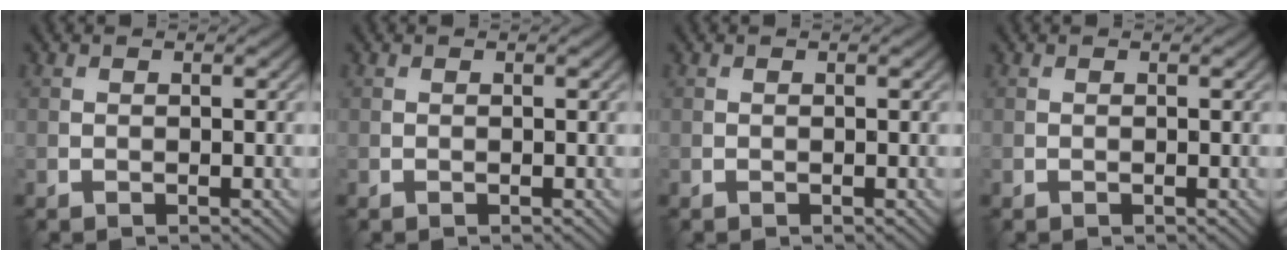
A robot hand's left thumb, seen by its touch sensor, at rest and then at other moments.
{"total": 0.0}
{"total": 0.0}
{"total": 0.0}